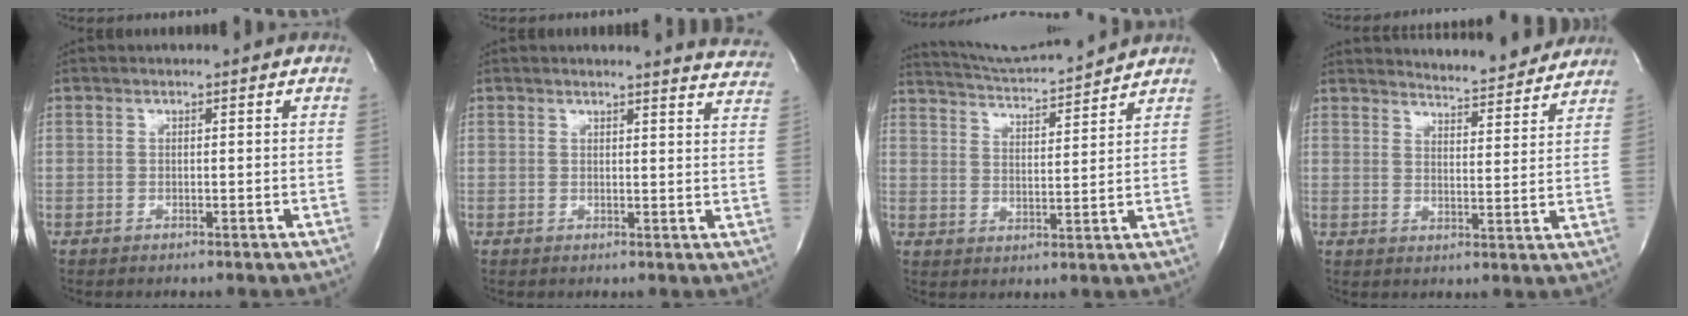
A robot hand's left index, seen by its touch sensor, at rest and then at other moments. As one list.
[{"total": 9.0, "force": [9.0, 0.3, 0.9], "torque": [0.010, -0.074, 0.061]}, {"total": 11.1, "force": [10.6, -0.7, 3.0], "torque": [-0.061, 0.005, 0.170]}, {"total": 9.9, "force": [9.8, 0.8, 1.8], "torque": [-0.027, -0.014, 0.122]}]